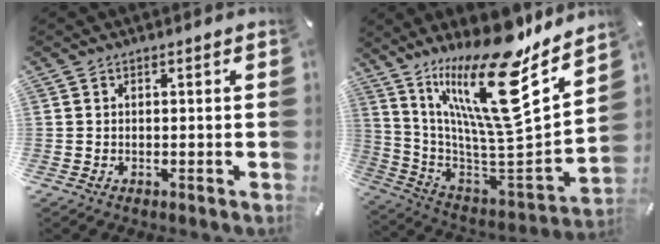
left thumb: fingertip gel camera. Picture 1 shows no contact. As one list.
[{"total": 22.8, "force": [16.0, 3.8, 15.9], "torque": [-0.289, -0.152, 0.245]}]